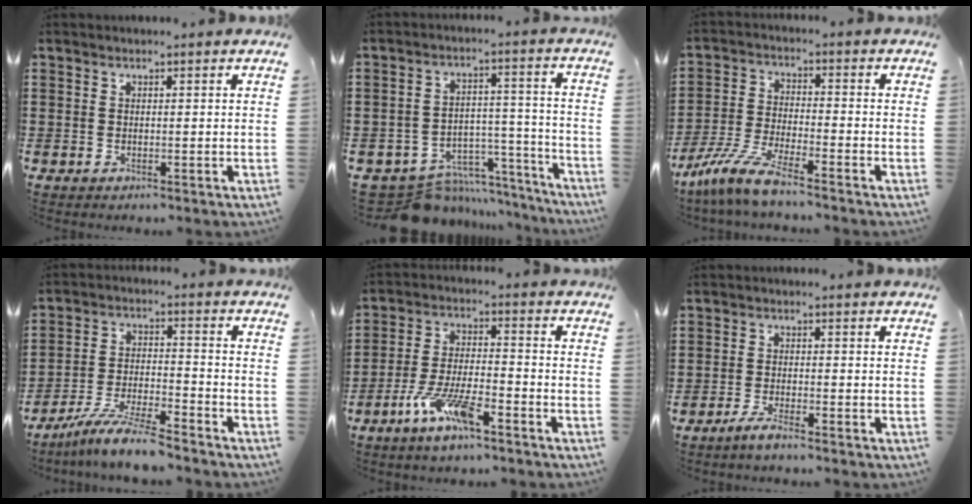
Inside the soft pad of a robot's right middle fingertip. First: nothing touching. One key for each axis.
{"total": 8.5, "fx": -7.6, "fy": 3.3, "fz": 1.7, "tx": -0.033, "ty": 0.030, "tz": -0.140}
{"total": 7.4, "fx": -6.4, "fy": 0.1, "fz": 3.6, "tx": -0.095, "ty": -0.011, "tz": -0.131}
{"total": 8.4, "fx": -7.6, "fy": 0.4, "fz": 3.5, "tx": -0.073, "ty": 0.005, "tz": -0.149}
{"total": 8.5, "fx": -5.4, "fy": 1.9, "fz": 6.3, "tx": -0.140, "ty": -0.006, "tz": -0.101}
{"total": 2.7, "fx": -2.2, "fy": 0.3, "fz": 1.4, "tx": -0.037, "ty": 0.001, "tz": -0.047}